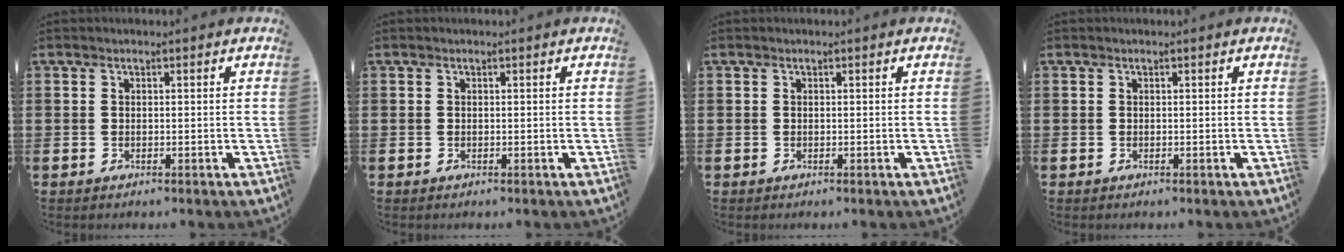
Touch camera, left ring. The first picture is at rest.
{"total": 0.0}
{"total": 0.0}
{"total": 0.0}